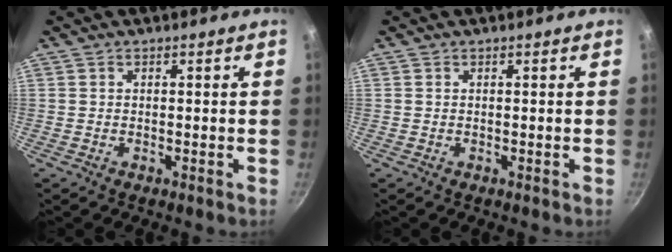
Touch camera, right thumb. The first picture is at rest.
{"total": 0.0}